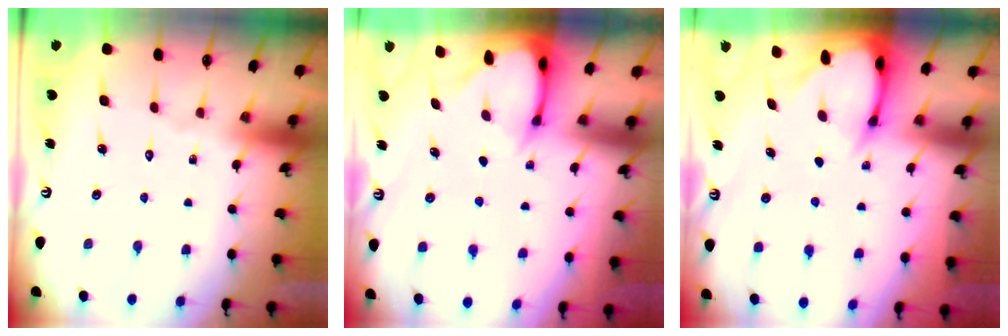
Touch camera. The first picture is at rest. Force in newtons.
{"total": 2.6, "press": 2.6, "slide": 0.3}
{"total": 3.1, "press": 3.1, "slide": 0.4}